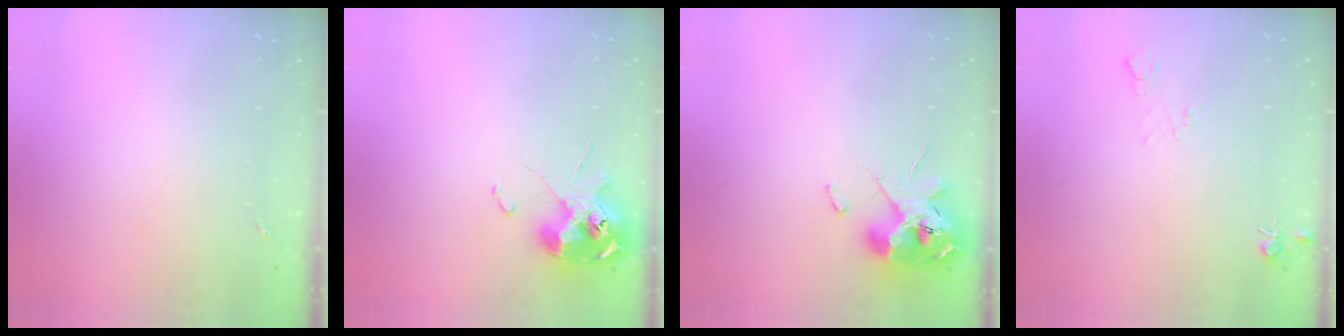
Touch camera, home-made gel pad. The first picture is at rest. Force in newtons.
{"total": 11.3, "press": 11.2, "slide": 1.5}
{"total": 12.7, "press": 12.5, "slide": 2.0}
{"total": 5.2, "press": 5.2, "slide": 0.7}